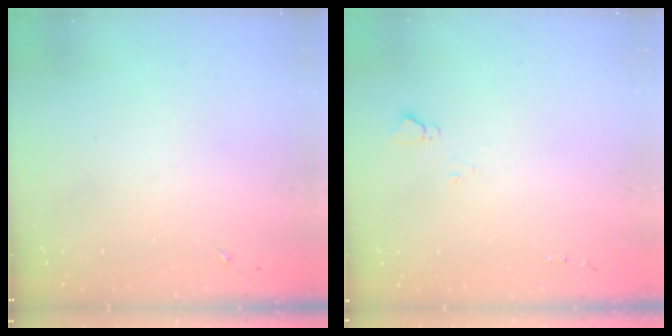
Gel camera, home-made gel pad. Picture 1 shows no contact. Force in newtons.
{"total": 4.9, "press": 4.9, "slide": 0.6}